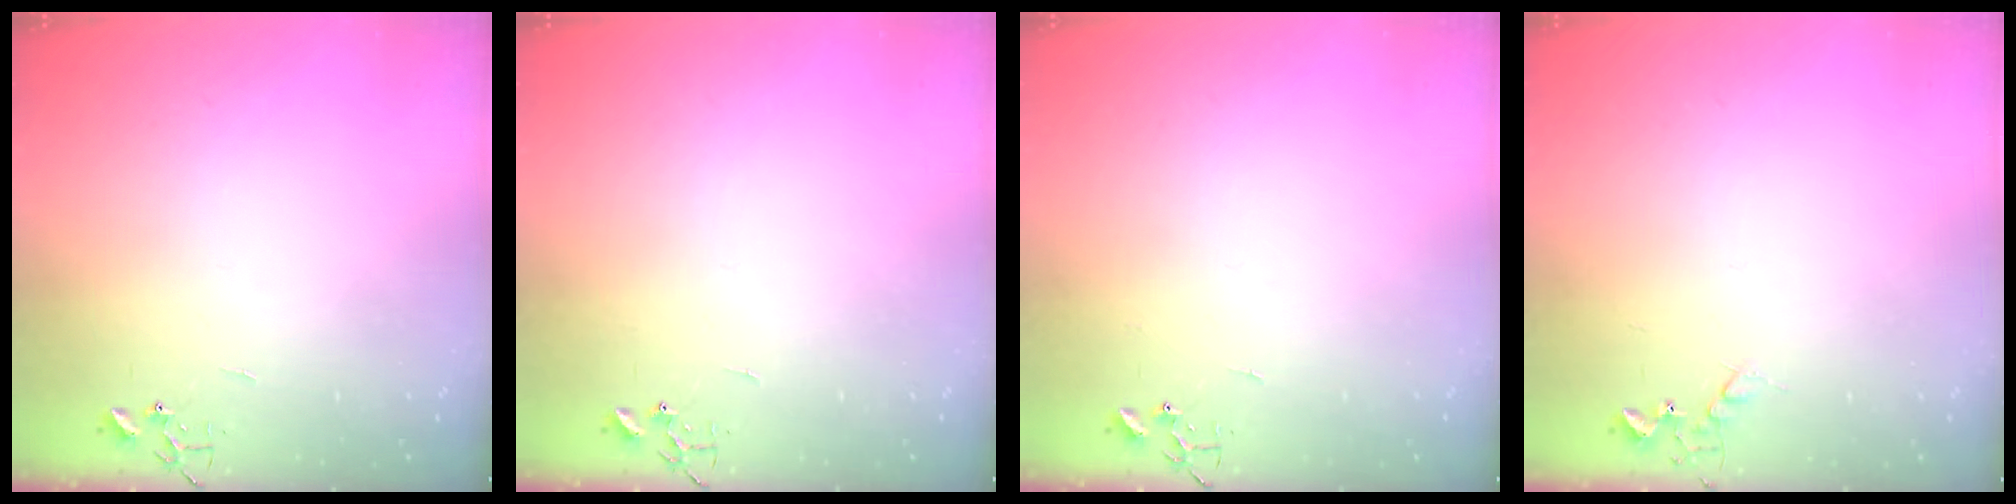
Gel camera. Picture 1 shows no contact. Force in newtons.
{"total": 0.0}
{"total": 0.0}
{"total": 4.8, "press": 4.7, "slide": 0.8}